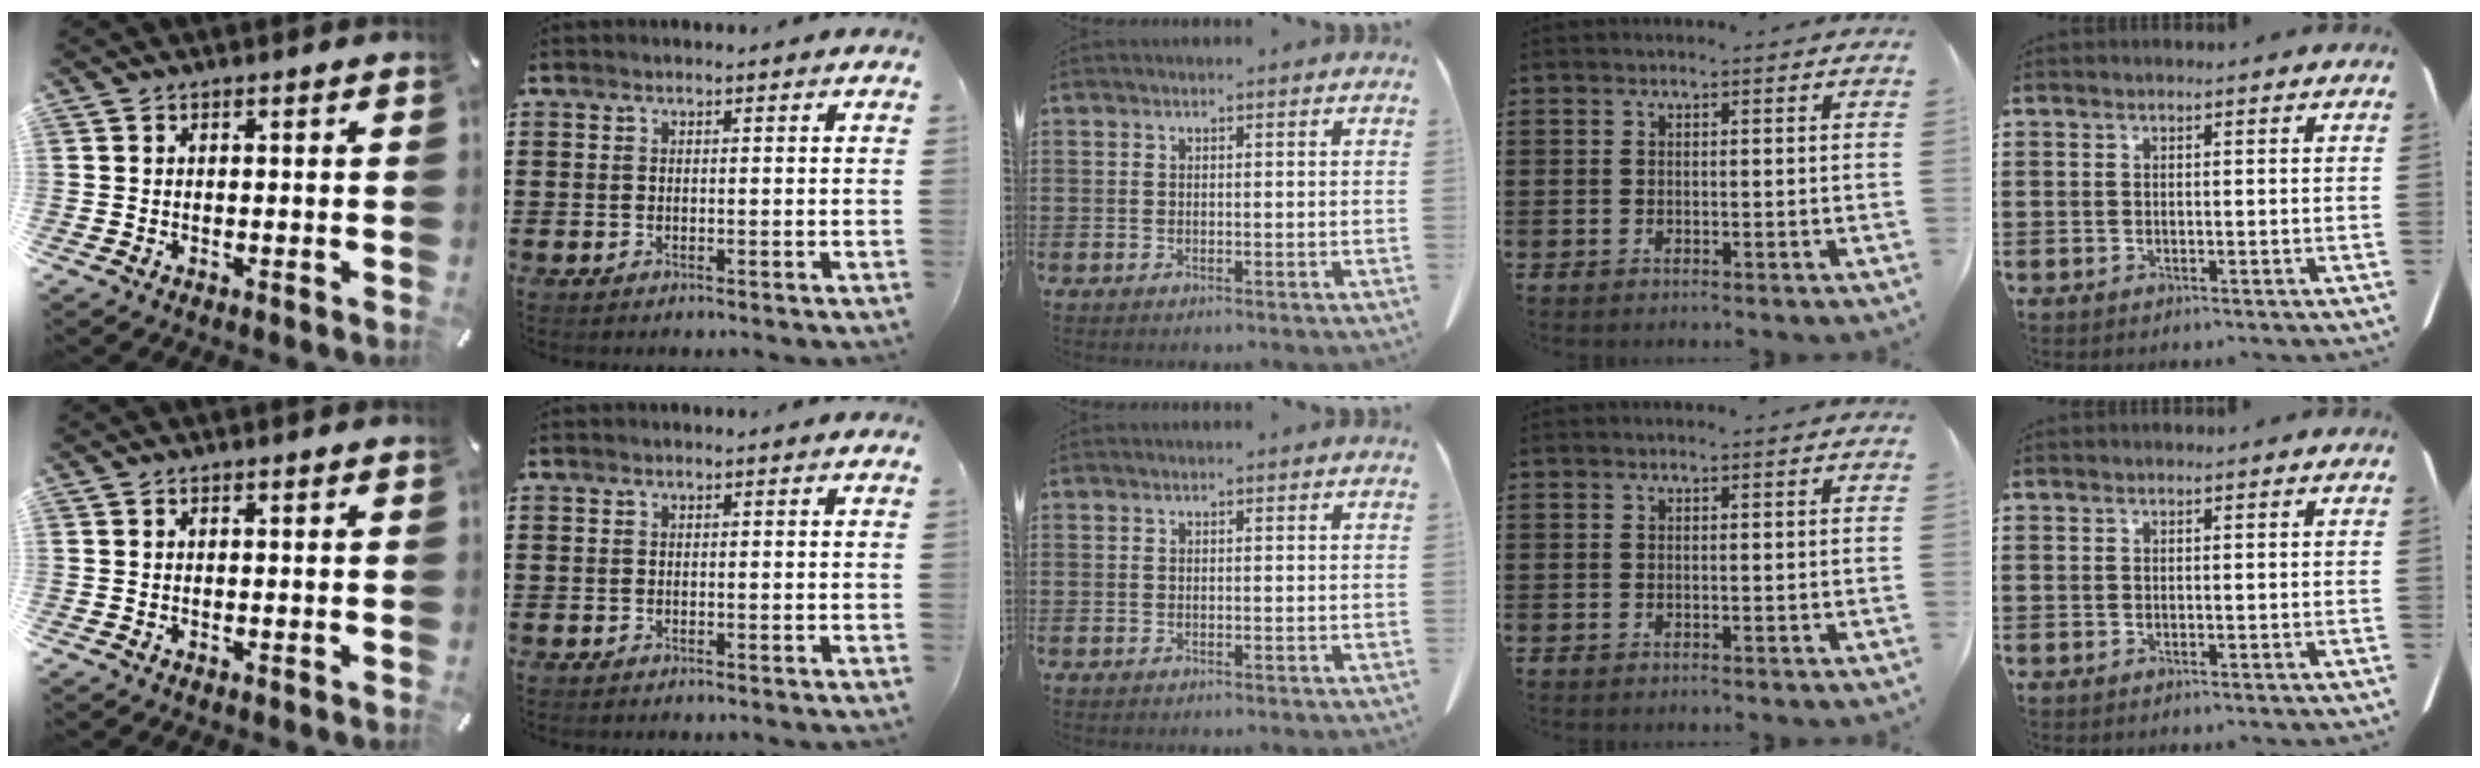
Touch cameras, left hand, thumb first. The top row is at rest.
{}